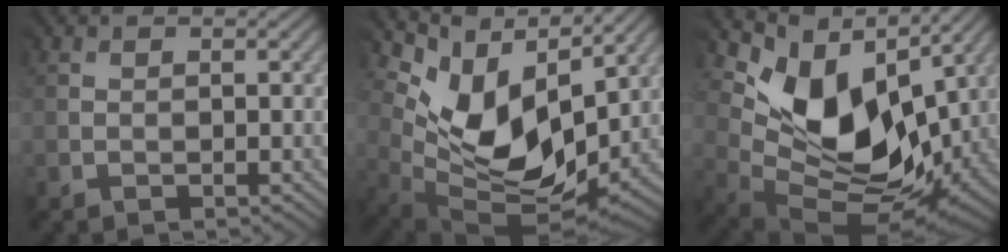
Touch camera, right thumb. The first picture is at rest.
{"total": 11.1, "force": [4.3, 7.0, 7.4], "torque": [-0.146, -0.002, 0.087]}
{"total": 11.7, "force": [4.2, 7.6, 7.7], "torque": [-0.141, -0.006, 0.089]}